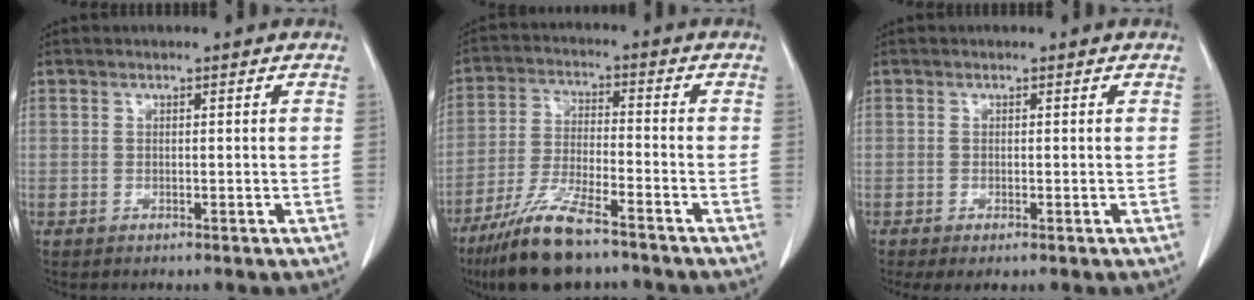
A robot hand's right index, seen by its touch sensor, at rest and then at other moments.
{"total": 11.2, "force": [-8.2, 1.7, 7.3], "torque": [-0.149, -0.031, -0.154]}
{"total": 1.6, "force": [-0.8, 0.3, 1.4], "torque": [-0.021, -0.006, -0.011]}